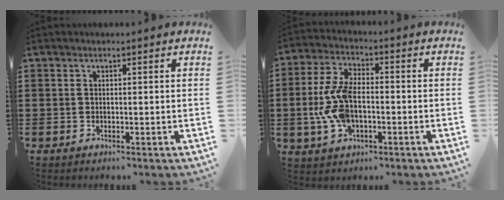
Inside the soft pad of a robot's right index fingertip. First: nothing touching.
{"total": 9.4, "force": [-1.4, 4.9, 7.9], "torque": [-0.193, -0.003, -0.034]}